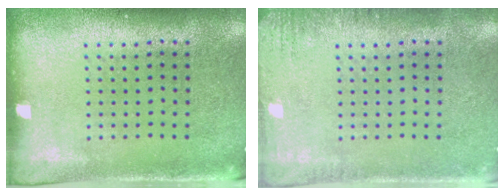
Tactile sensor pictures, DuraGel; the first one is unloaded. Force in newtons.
{"total": 1.6, "press": 1.5, "slide": 0.3}